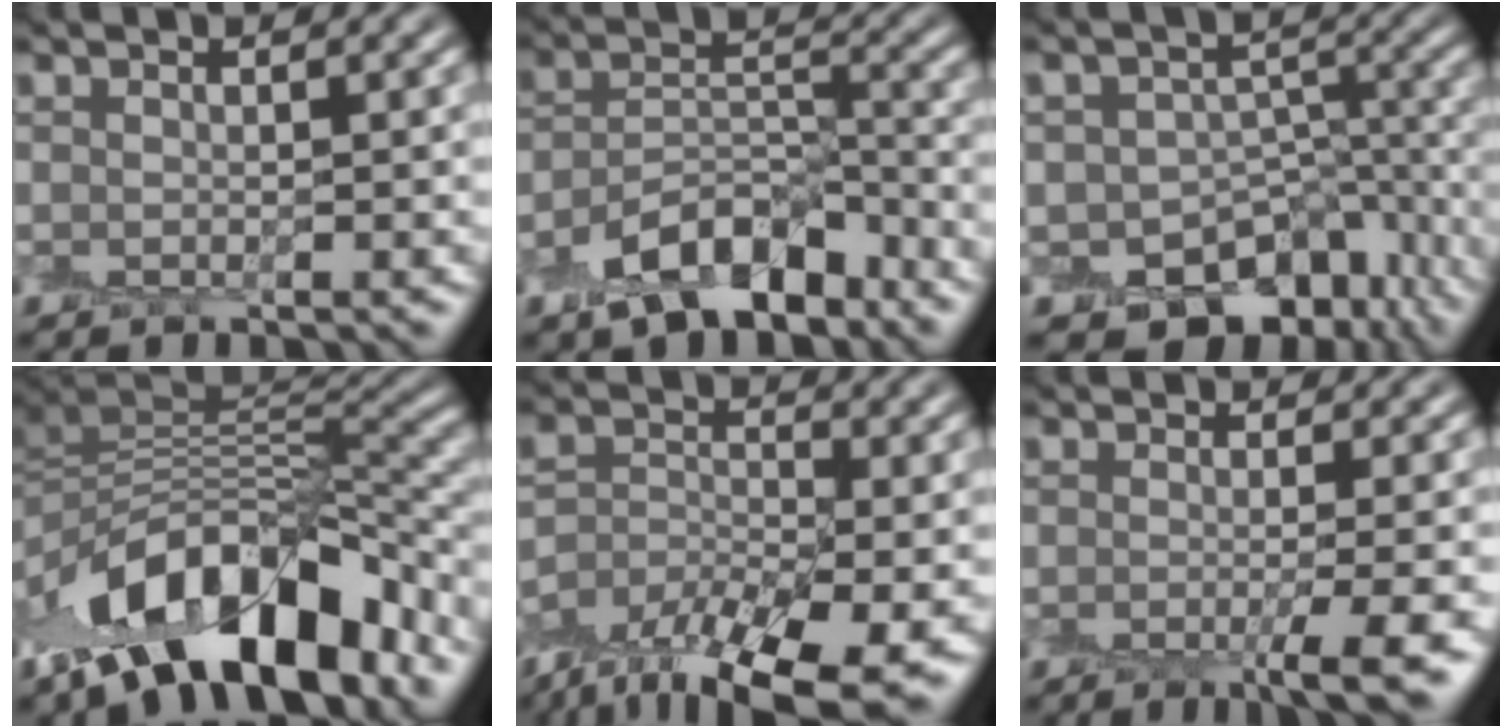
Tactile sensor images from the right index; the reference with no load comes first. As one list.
[{"total": 7.4, "force": [-5.1, 3.6, 4.0], "torque": [-0.060, 0.006, -0.095]}, {"total": 10.0, "force": [-6.4, 6.8, 3.4], "torque": [-0.025, 0.008, -0.081]}, {"total": 12.7, "force": [-6.5, 5.9, 9.1], "torque": [-0.148, 0.017, -0.107]}, {"total": 9.8, "force": [-7.0, 4.1, 5.5], "torque": [-0.105, -0.014, -0.126]}, {"total": 4.6, "force": [-1.3, 0.9, 4.3], "torque": [-0.051, -0.011, -0.023]}]